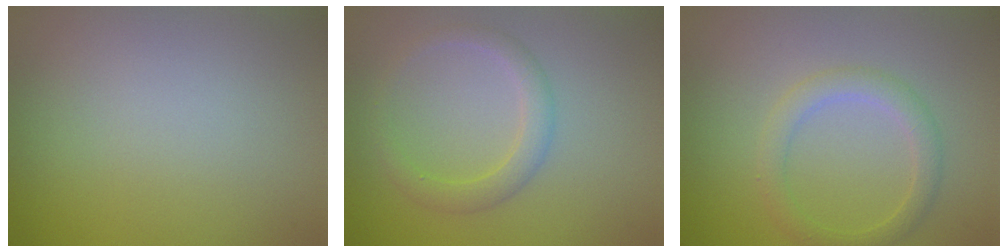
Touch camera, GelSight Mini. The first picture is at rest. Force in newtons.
{"total": 2.2, "press": 2.2, "slide": 0.1}
{"total": 2.4, "press": 2.4, "slide": 0.1}